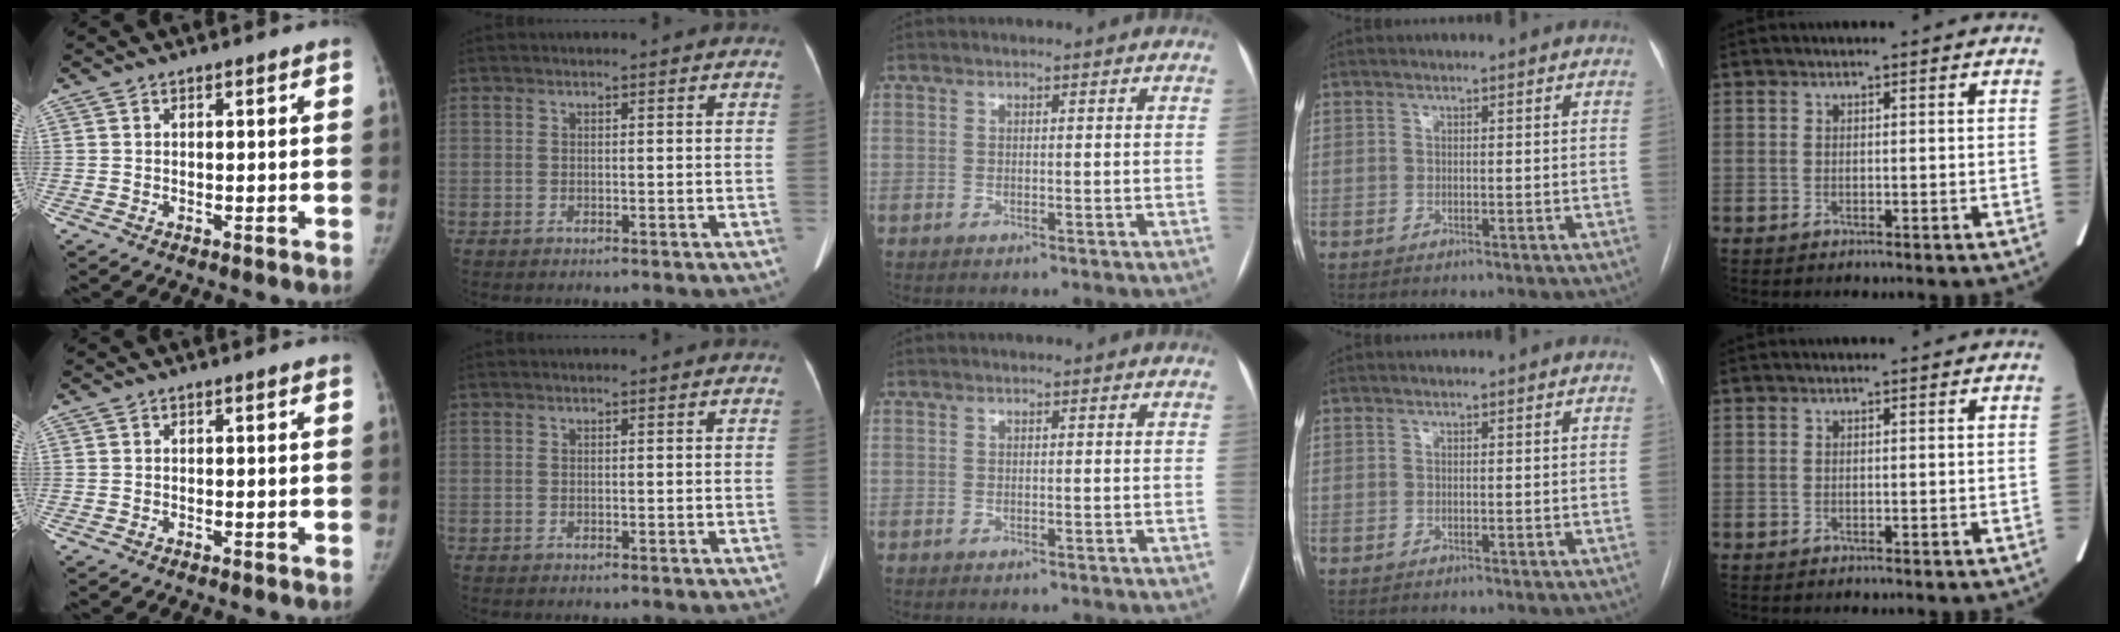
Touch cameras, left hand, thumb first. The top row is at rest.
{}